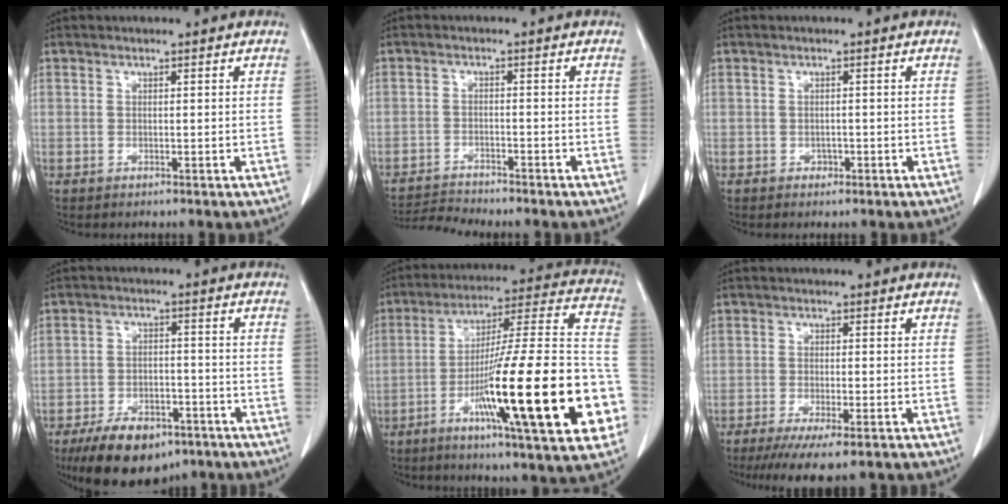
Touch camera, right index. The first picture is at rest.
{"total": 4.5, "force": [-4.5, -0.7, 0.0], "torque": [-0.003, -0.014, -0.079]}
{"total": 0.8, "force": [-0.5, 0.6, 0.3], "torque": [-0.008, 0.001, -0.007]}
{"total": 11.8, "force": [-8.3, 5.3, 6.5], "torque": [-0.109, -0.008, -0.133]}
{"total": 28.3, "force": [-8.8, 2.6, 26.7], "torque": [-0.345, -0.004, -0.139]}
{"total": 10.7, "force": [-8.3, 1.4, 6.5], "torque": [-0.089, -0.019, -0.124]}